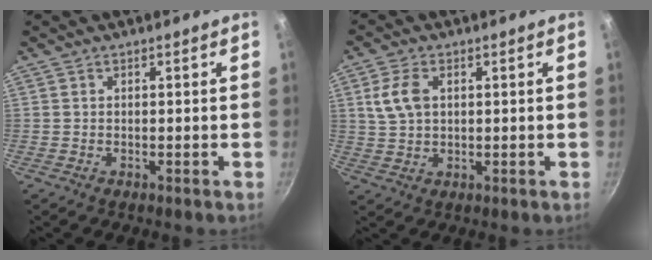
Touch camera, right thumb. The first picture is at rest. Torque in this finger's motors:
{"motor_torque": [-0.78, 0.63, 0.28, 0.24, 0.07]}